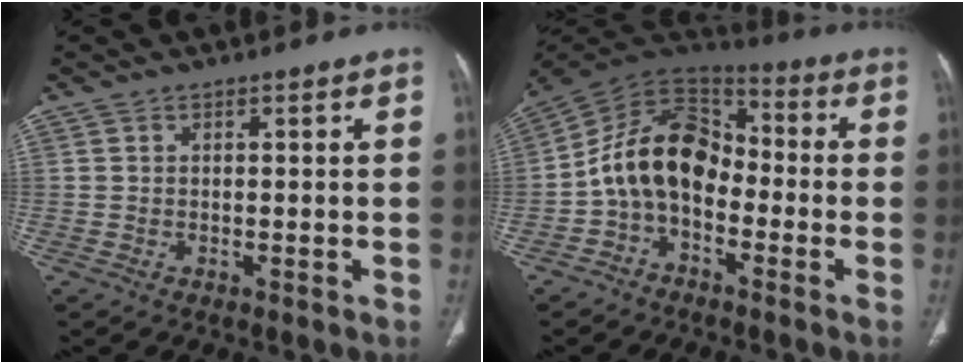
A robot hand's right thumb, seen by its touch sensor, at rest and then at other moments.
{"total": 13.9, "force": [-2.9, 9.6, 9.6], "torque": [-0.149, 0.070, -0.066]}